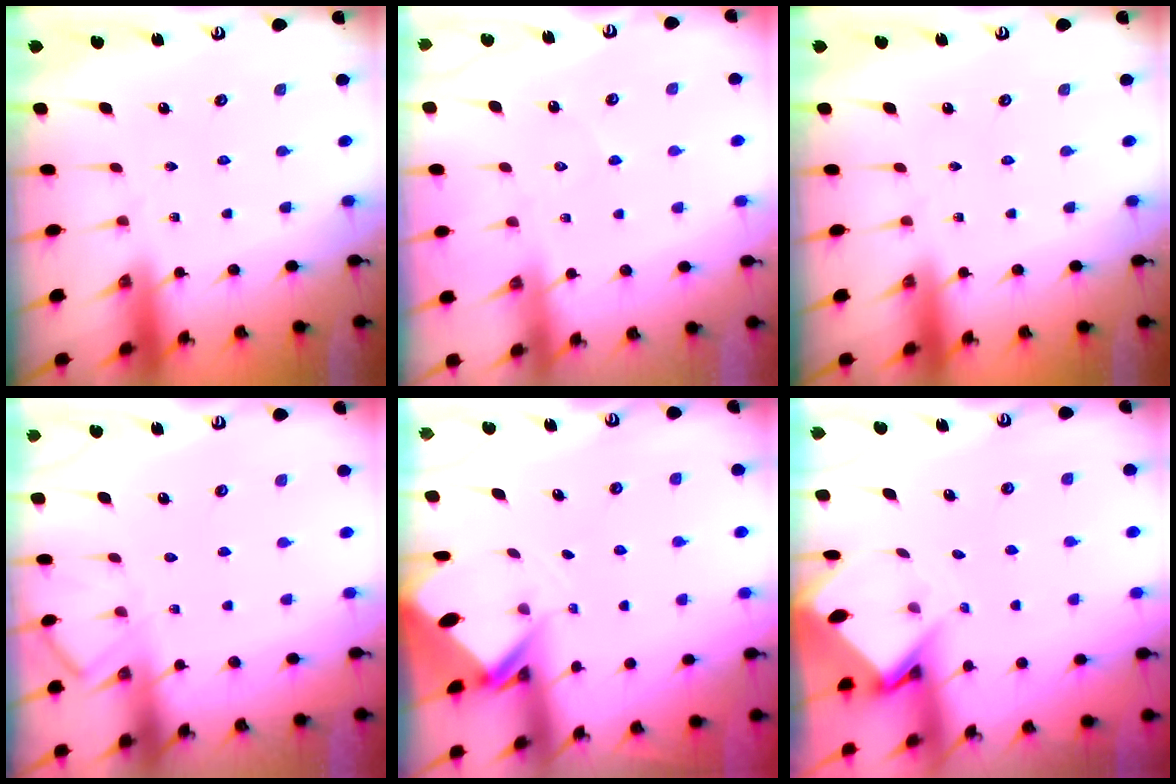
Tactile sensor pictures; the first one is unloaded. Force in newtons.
{"total": 3.8, "press": 3.8, "slide": 0.5}
{"total": 0.0}
{"total": 5.1, "press": 5.1, "slide": 0.5}
{"total": 2.7, "press": 2.7, "slide": 0.1}
{"total": 3.8, "press": 3.8, "slide": 0.3}